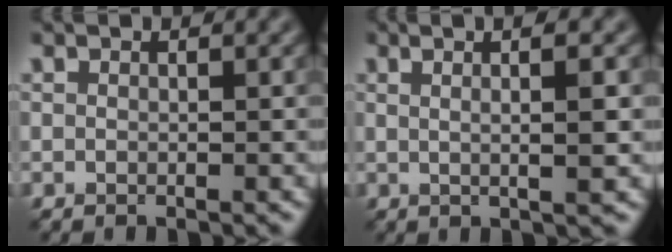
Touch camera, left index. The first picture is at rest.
{"total": 5.2, "force": [1.3, 1.6, 4.8], "torque": [-0.050, 0.014, 0.000]}